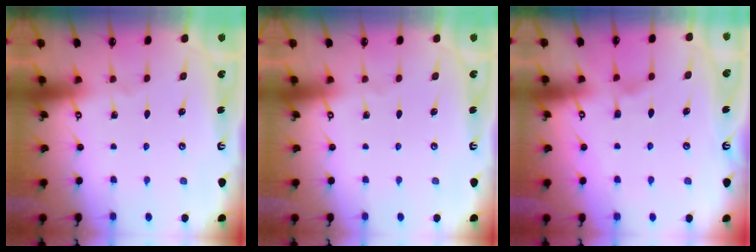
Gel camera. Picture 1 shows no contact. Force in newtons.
{"total": 0.0}
{"total": 5.4, "press": 5.4, "slide": 0.6}